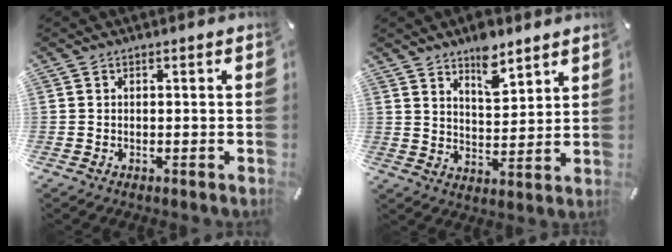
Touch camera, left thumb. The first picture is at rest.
{"total": 8.3, "force": [6.6, 3.8, 3.4], "torque": [-0.040, -0.039, 0.114]}